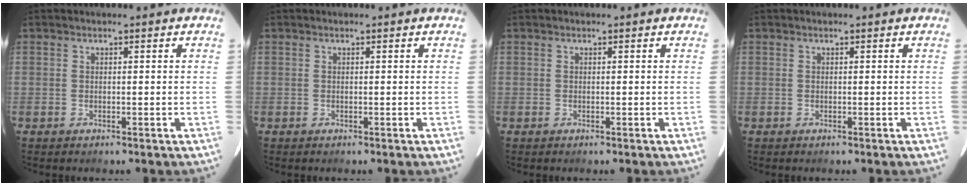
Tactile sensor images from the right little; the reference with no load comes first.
{"total": 0.0}
{"total": 0.0}
{"total": 0.0}